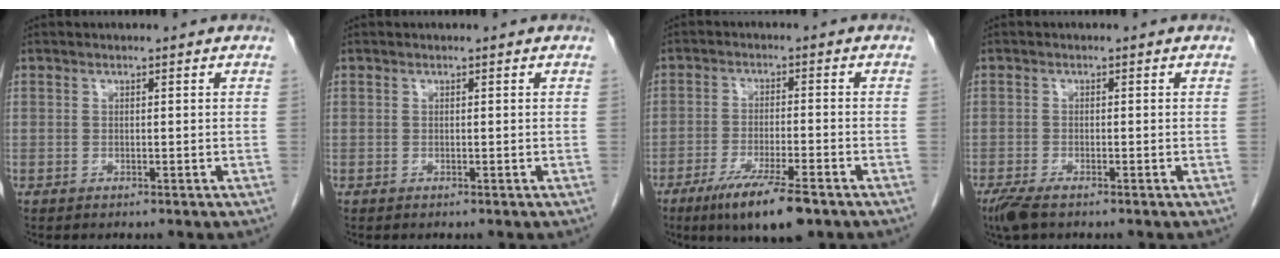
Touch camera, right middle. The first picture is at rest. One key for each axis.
{"total": 0.0}
{"total": 9.7, "fx": -6.3, "fy": 1.1, "fz": 7.3, "tx": -0.128, "ty": -0.023, "tz": -0.103}
{"total": 3.7, "fx": -2.7, "fy": 0.9, "fz": 2.4, "tx": -0.052, "ty": -0.011, "tz": -0.046}